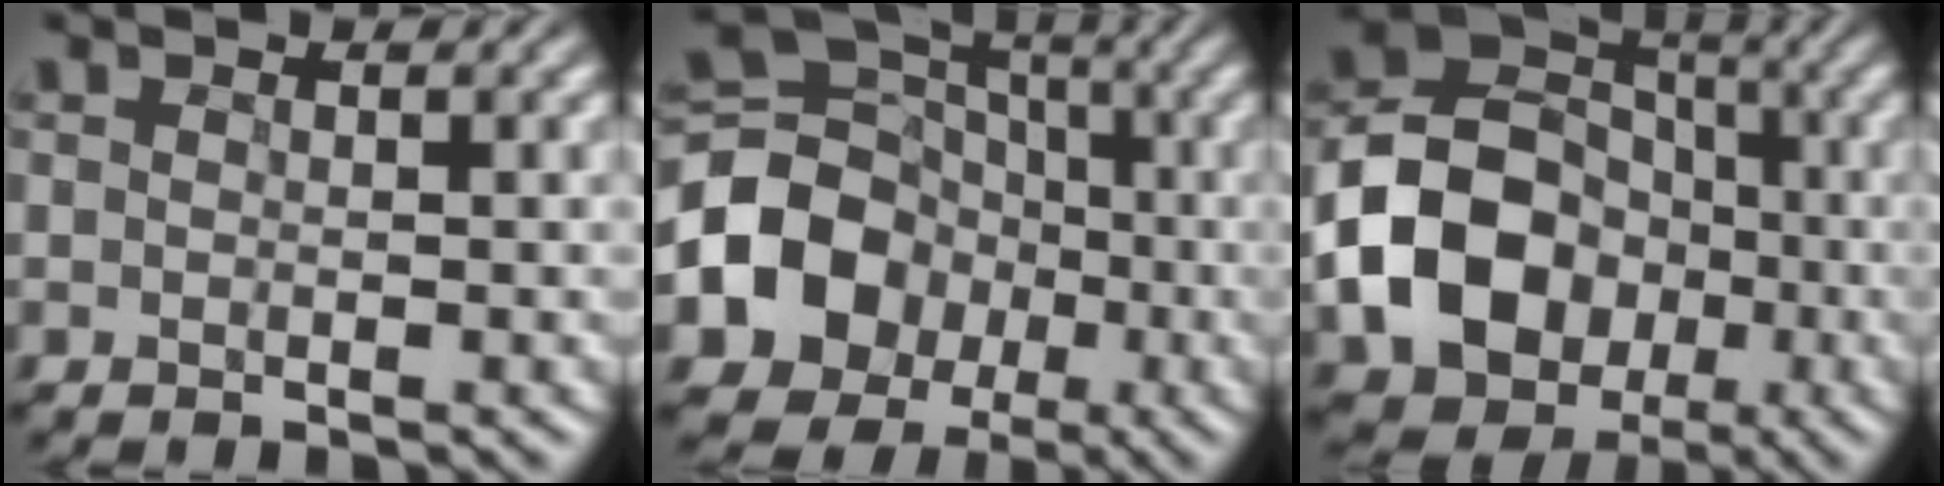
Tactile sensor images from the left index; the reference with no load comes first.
{"total": 9.5, "force": [-2.4, 7.8, 4.9], "torque": [-0.094, 0.001, -0.049]}
{"total": 12.3, "force": [-3.1, 9.4, 7.2], "torque": [-0.144, -0.002, -0.054]}